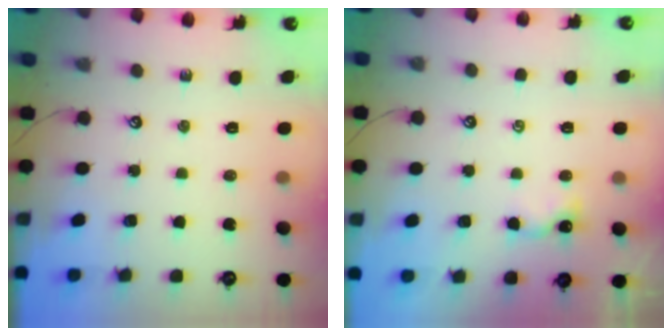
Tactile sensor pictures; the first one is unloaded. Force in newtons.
{"total": 1.3, "press": 1.3, "slide": 0.3}